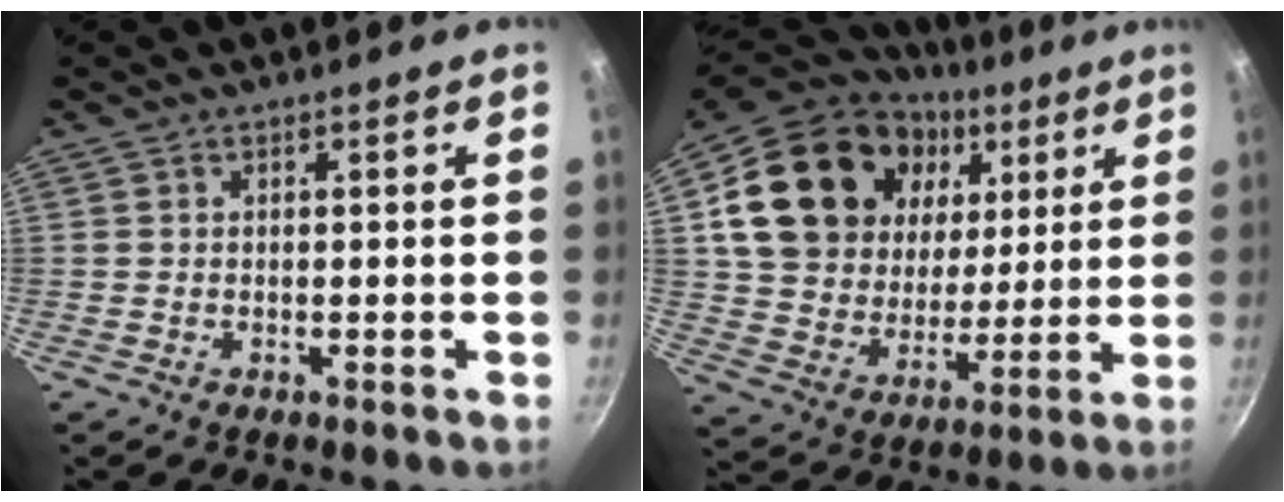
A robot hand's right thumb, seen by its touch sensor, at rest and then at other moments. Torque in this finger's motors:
{"motor_torque": [0.41, 3.43, 0.85, 0.17, 0.19]}